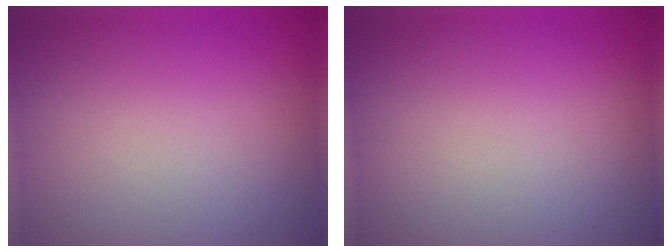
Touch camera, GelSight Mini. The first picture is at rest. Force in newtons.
{"total": 0.0}